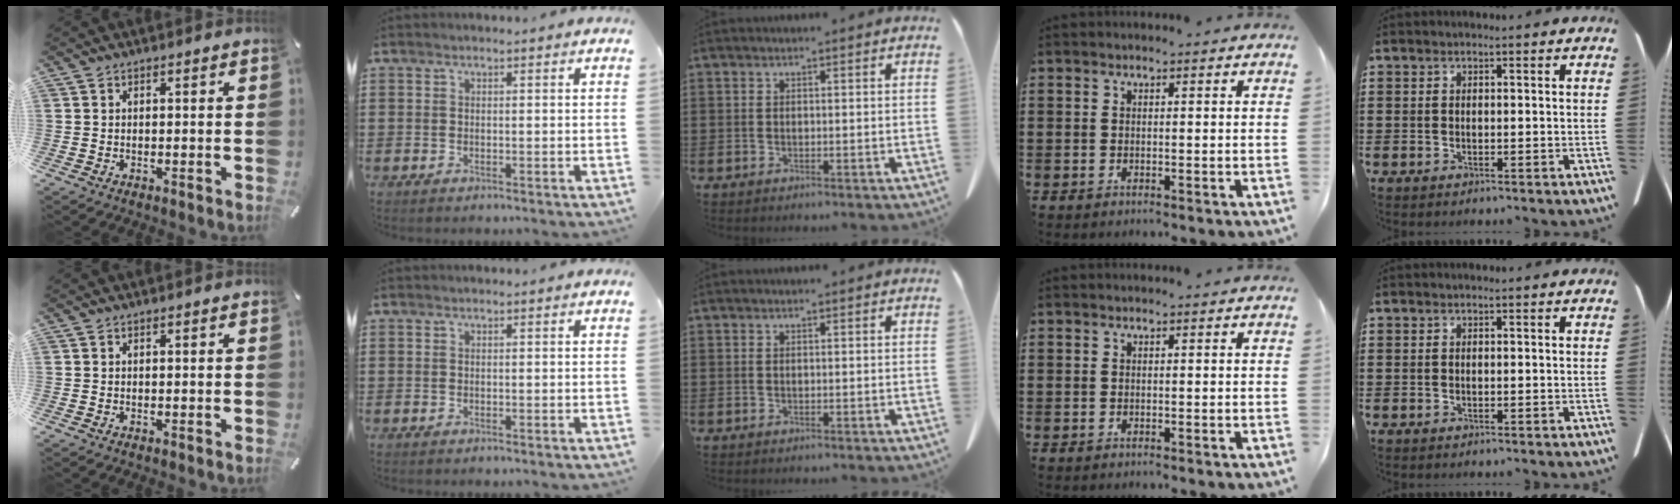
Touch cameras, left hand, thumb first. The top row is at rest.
{}